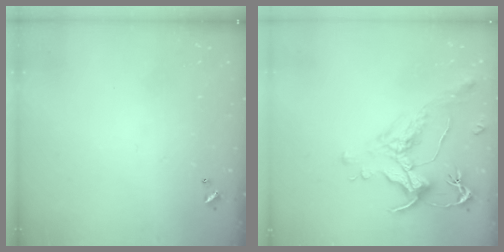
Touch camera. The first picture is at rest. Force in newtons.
{"total": 1.7, "press": 1.1, "slide": 1.3}